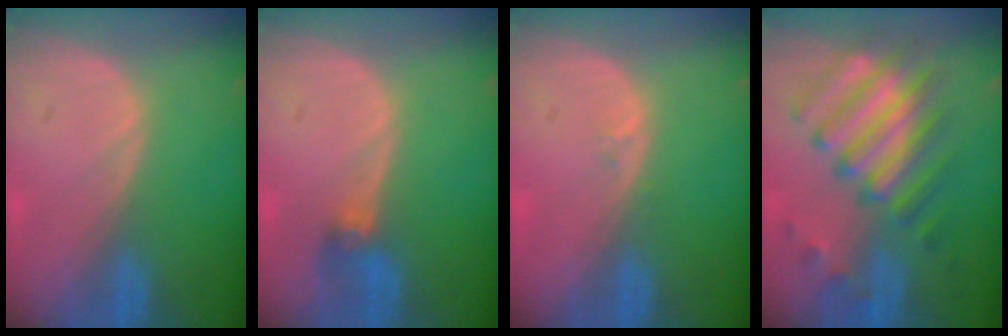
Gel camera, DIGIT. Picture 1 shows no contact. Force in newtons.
{"total": 2.8, "press": 2.6, "slide": 1.1}
{"total": 0.6, "press": 0.5, "slide": 0.4}
{"total": 9.3, "press": 9.2, "slide": 1.5}